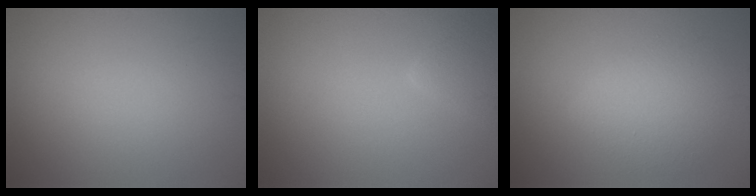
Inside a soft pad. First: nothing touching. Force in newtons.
{"total": 2.1, "press": 2.1, "slide": 0.2}
{"total": 3.6, "press": 3.6, "slide": 0.2}